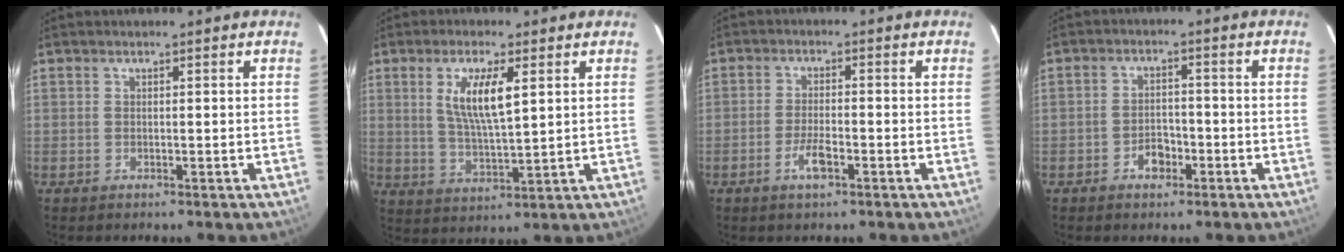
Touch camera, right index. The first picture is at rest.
{"total": 8.5, "force": [2.8, 2.1, 7.8], "torque": [-0.147, -0.004, 0.057]}
{"total": 4.1, "force": [-2.1, 1.2, 3.3], "torque": [-0.071, -0.001, -0.040]}
{"total": 3.8, "force": [-2.2, 2.5, 1.9], "torque": [-0.039, 0.009, -0.030]}